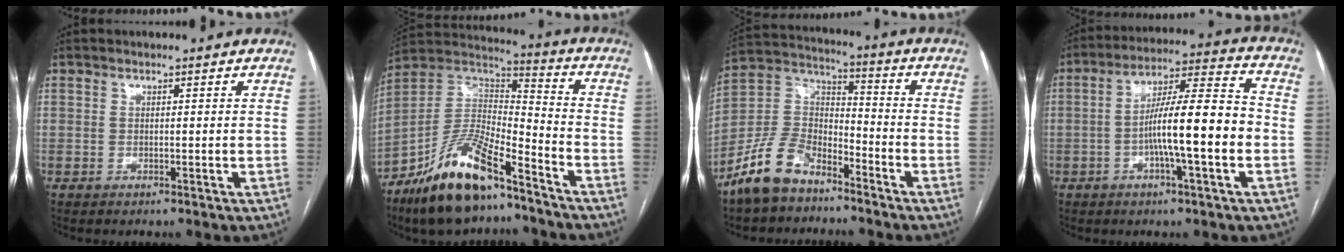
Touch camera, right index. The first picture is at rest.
{"total": 16.8, "force": [-11.6, 4.6, 11.2], "torque": [-0.217, 0.009, -0.211]}
{"total": 11.5, "force": [-8.5, 5.7, 5.2], "torque": [-0.115, 0.025, -0.169]}
{"total": 13.3, "force": [-2.8, 1.0, 13.0], "torque": [-0.218, 0.016, -0.050]}